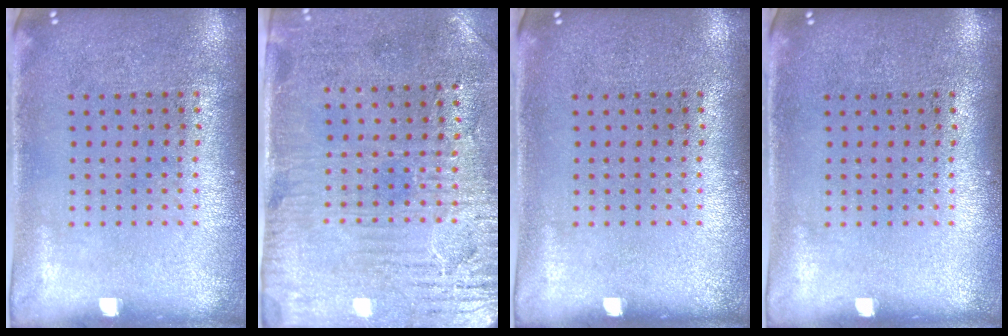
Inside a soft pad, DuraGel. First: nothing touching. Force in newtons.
{"total": 3.3, "press": 2.7, "slide": 1.8}
{"total": 0.0}
{"total": 0.0}